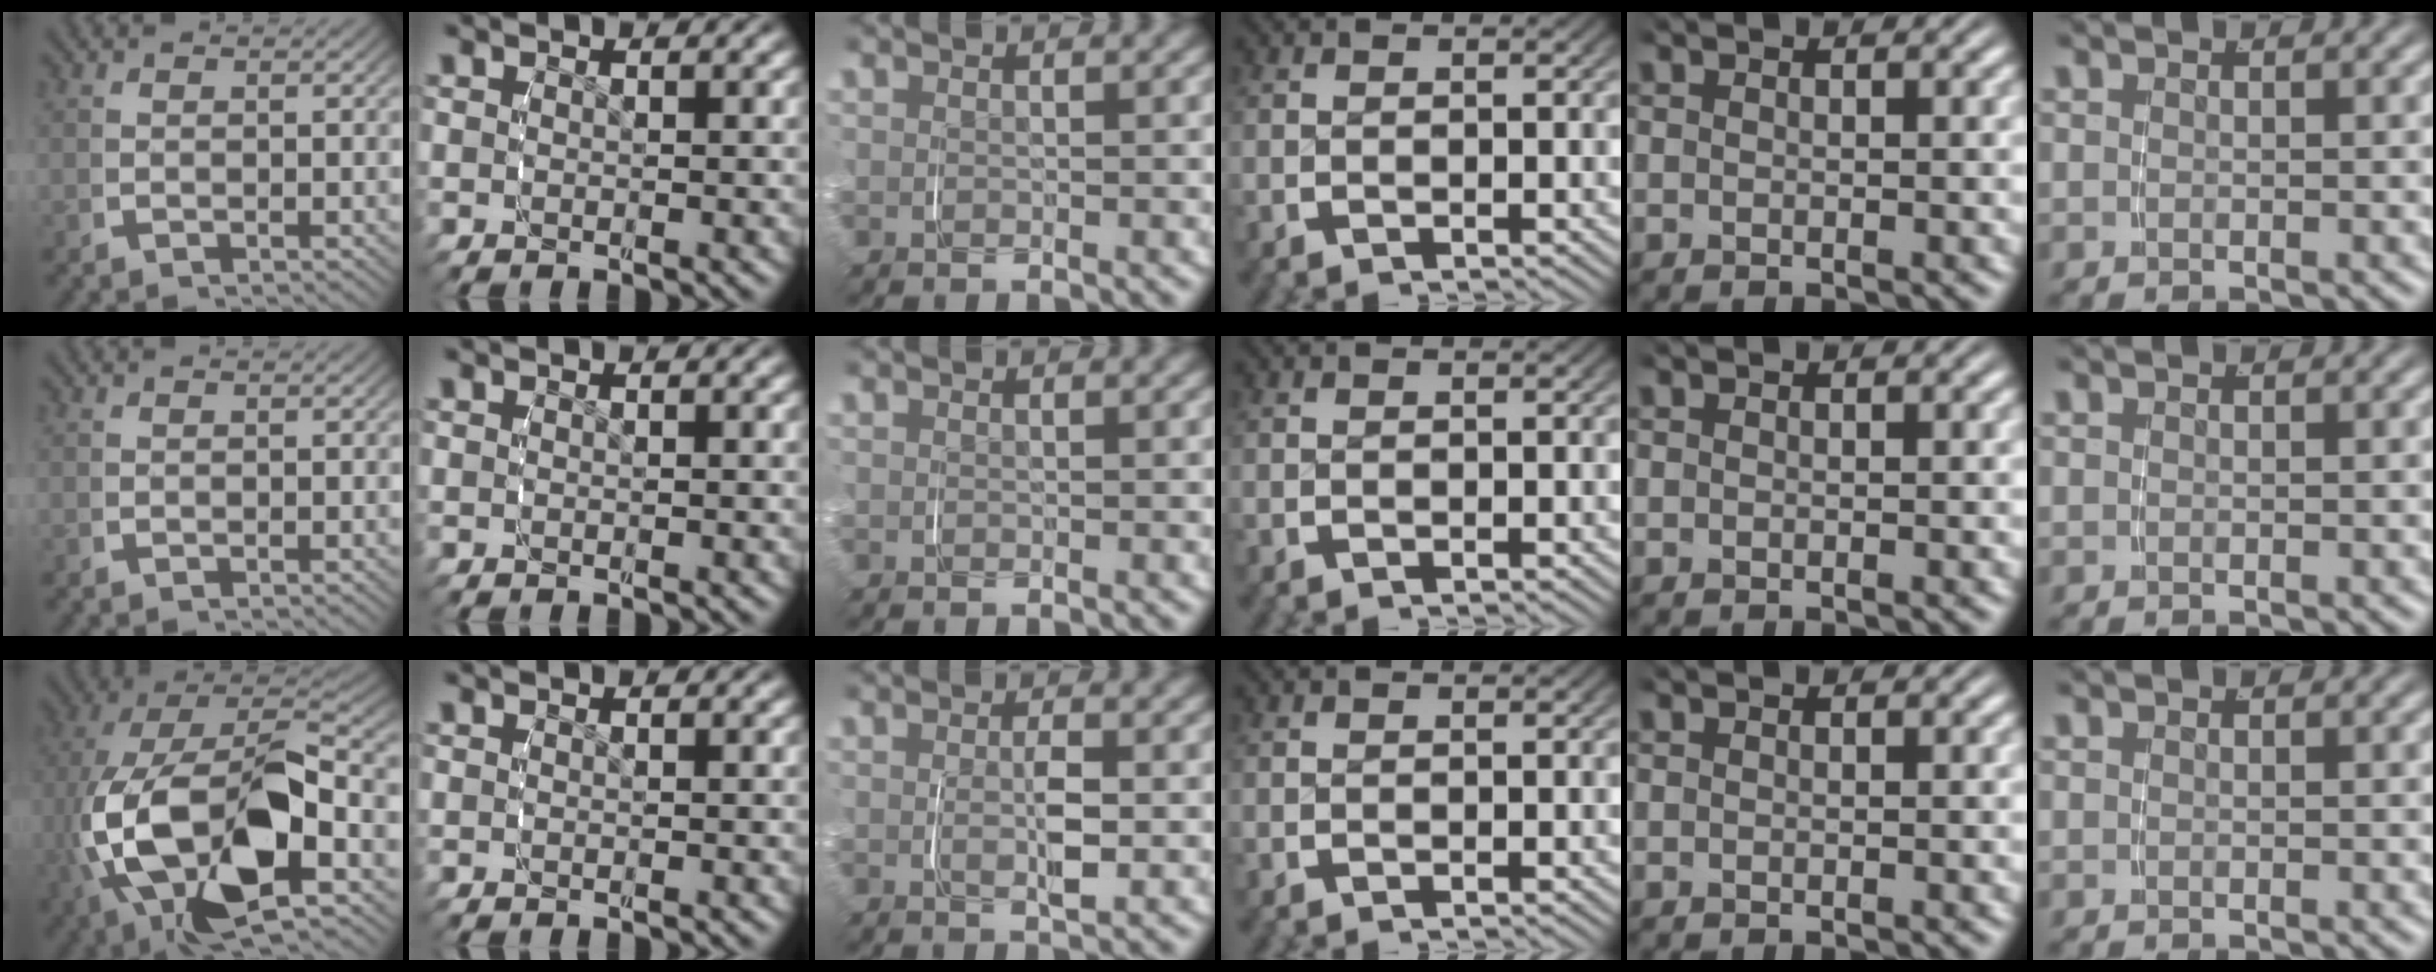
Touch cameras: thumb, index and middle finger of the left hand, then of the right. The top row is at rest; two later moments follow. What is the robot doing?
{"motion": "grasp_and_lifting", "object": "jar lid"}